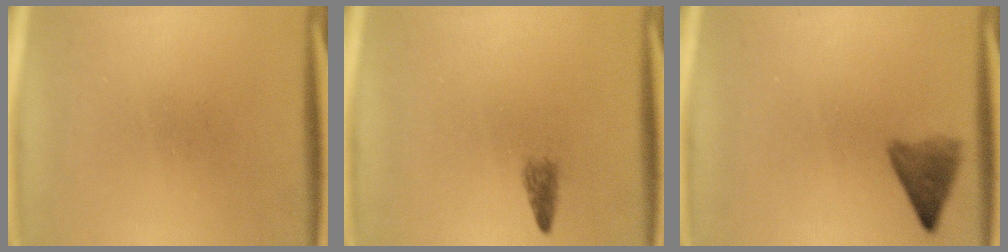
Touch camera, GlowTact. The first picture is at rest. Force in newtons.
{"total": 1.4}
{"total": 3.8}